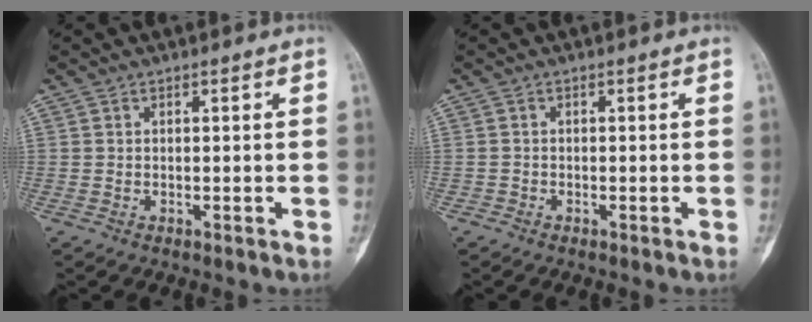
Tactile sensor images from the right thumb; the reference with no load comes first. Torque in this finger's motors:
{"motor_torque": [0.39, 0.11, 0.02, 0.06, -0.11]}